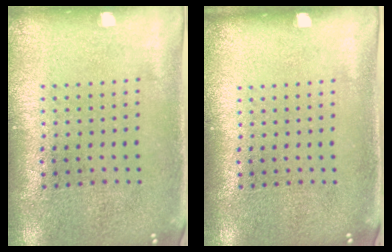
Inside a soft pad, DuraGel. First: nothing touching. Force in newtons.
{"total": 0.0}